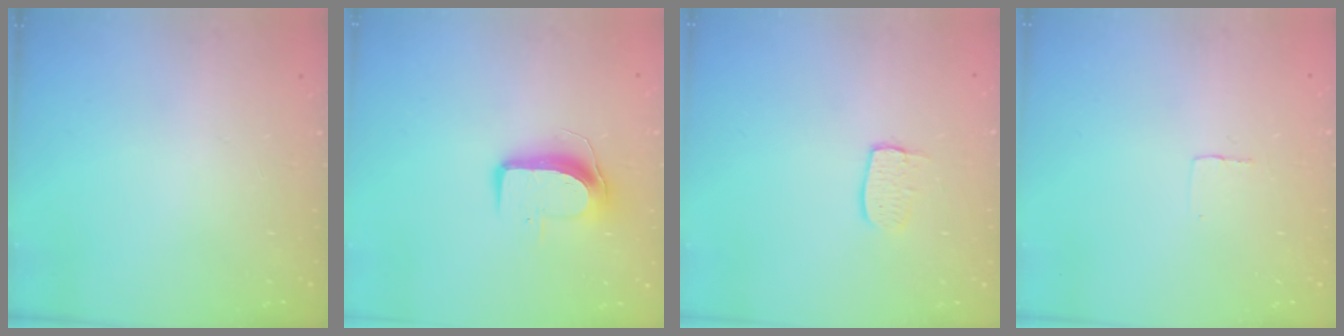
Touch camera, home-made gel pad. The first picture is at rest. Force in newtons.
{"total": 9.0, "press": 9.0, "slide": 0.6}
{"total": 5.8, "press": 5.8, "slide": 0.4}
{"total": 2.4, "press": 2.4, "slide": 0.1}